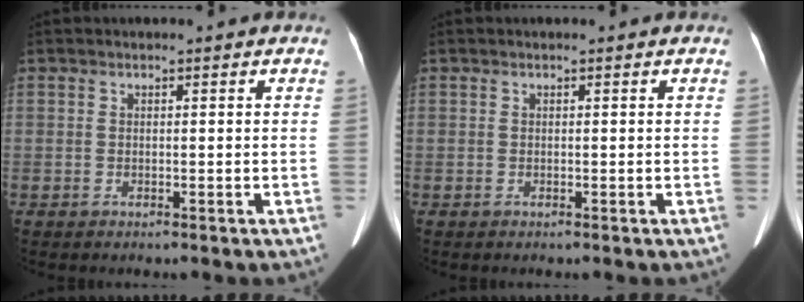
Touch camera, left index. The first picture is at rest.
{"total": 0.0}